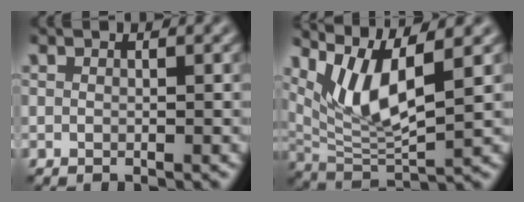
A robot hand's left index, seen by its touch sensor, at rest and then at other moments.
{"total": 6.2, "force": [2.5, 1.4, 5.5], "torque": [-0.104, -0.011, 0.059]}